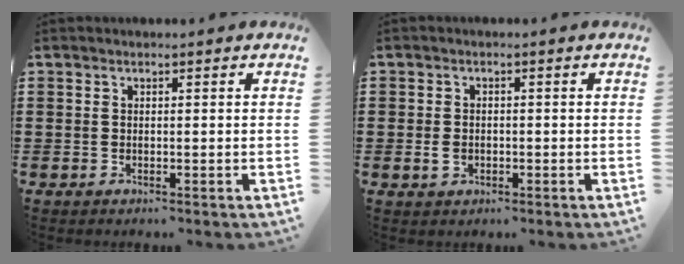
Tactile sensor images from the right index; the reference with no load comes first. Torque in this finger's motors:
{"motor_torque": [-0.03, -0.08, 0.03, 0.01]}